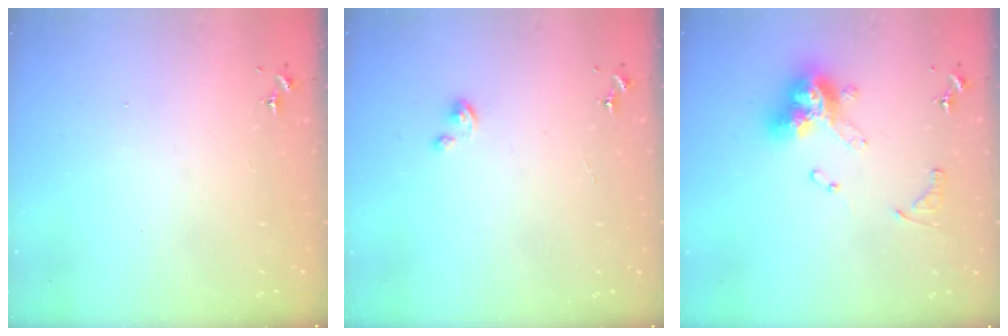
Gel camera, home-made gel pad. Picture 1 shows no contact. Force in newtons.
{"total": 1.4, "press": 1.4, "slide": 0.1}
{"total": 14.6, "press": 14.5, "slide": 1.6}